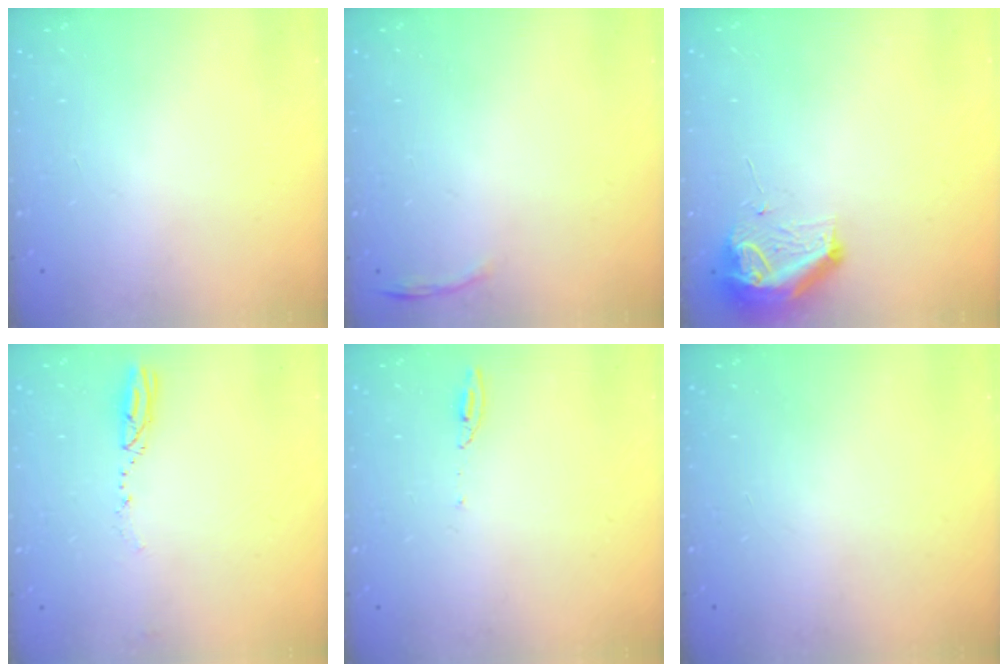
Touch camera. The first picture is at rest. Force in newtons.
{"total": 3.4, "press": 3.3, "slide": 0.9}
{"total": 9.0, "press": 8.9, "slide": 1.1}
{"total": 3.3, "press": 3.2, "slide": 0.5}
{"total": 4.1, "press": 4.0, "slide": 0.7}
{"total": 0.0}